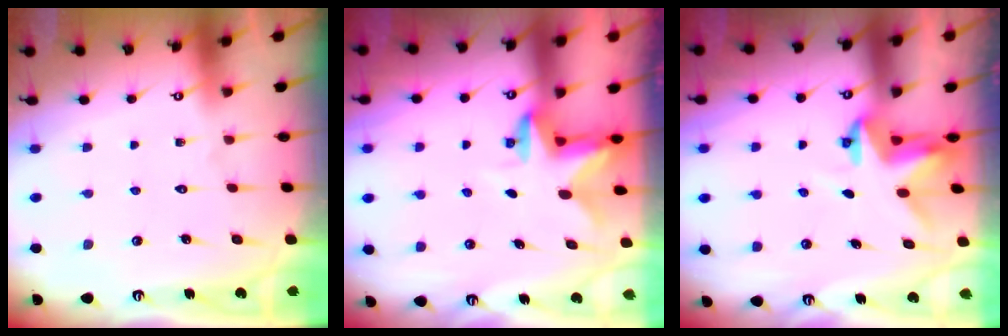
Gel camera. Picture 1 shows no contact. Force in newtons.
{"total": 2.6, "press": 2.6, "slide": 0.4}
{"total": 3.5, "press": 3.5, "slide": 0.2}